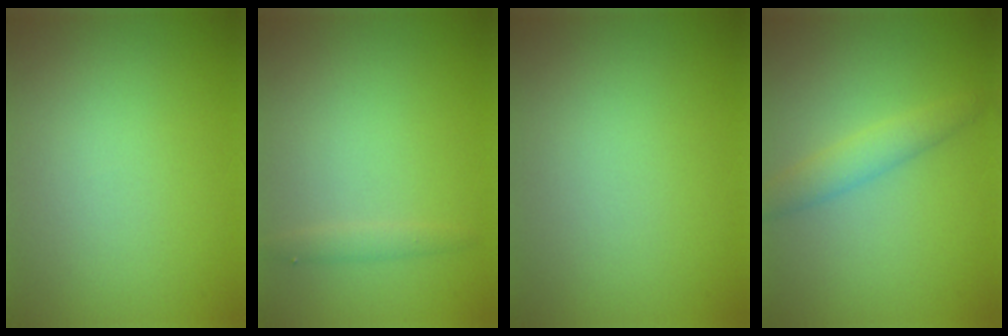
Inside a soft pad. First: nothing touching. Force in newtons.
{"total": 1.0, "press": 1.0, "slide": 0.1}
{"total": 0.0}
{"total": 2.3, "press": 2.3, "slide": 0.1}